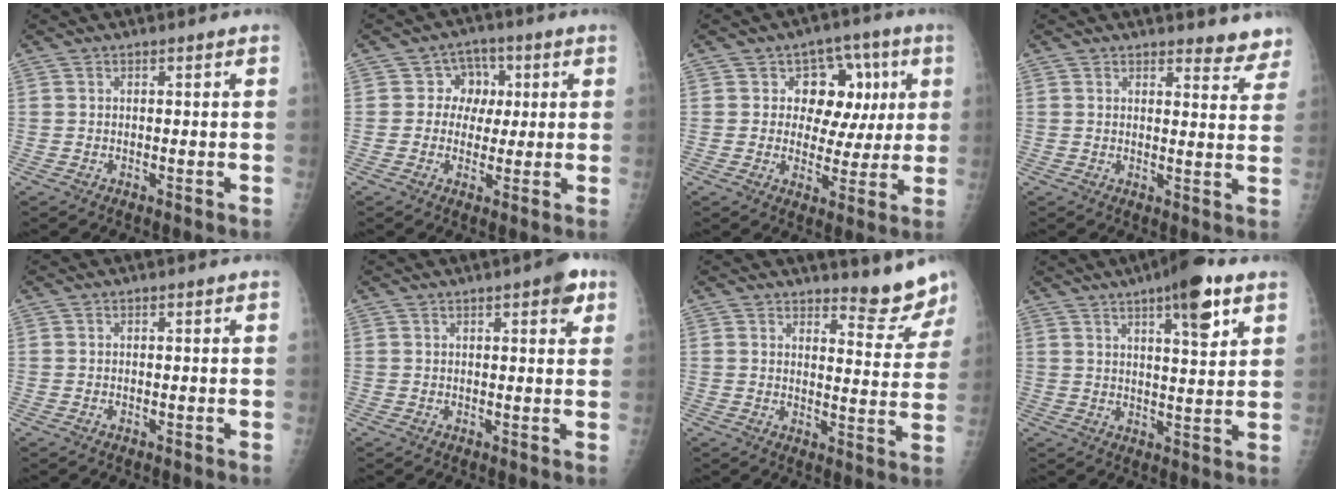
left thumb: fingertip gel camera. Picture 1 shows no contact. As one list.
[{"total": 6.2, "force": [1.1, 5.5, 2.5], "torque": [0.010, 0.010, 0.009]}, {"total": 11.3, "force": [2.9, 8.8, 6.5], "torque": [-0.024, 0.001, 0.038]}, {"total": 5.9, "force": [5.5, 2.2, 0.5], "torque": [0.029, -0.039, 0.045]}, {"total": 0.0}, {"total": 4.2, "force": [2.3, 1.4, 3.3], "torque": [-0.029, -0.006, 0.023]}, {"total": 7.0, "force": [6.7, 1.3, 1.7], "torque": [-0.001, -0.069, 0.083]}, {"total": 10.6, "force": [6.0, 2.7, 8.4], "torque": [-0.107, -0.026, 0.084]}]